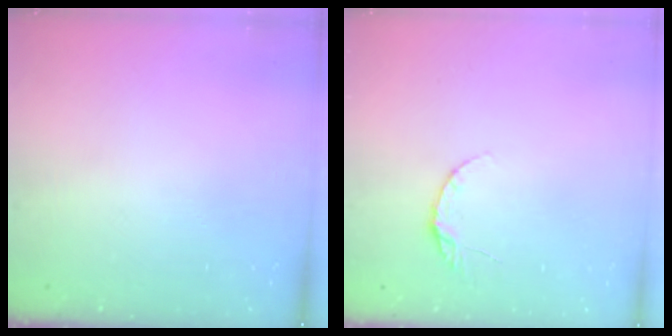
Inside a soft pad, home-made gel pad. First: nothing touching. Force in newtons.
{"total": 4.1, "press": 4.1, "slide": 0.5}